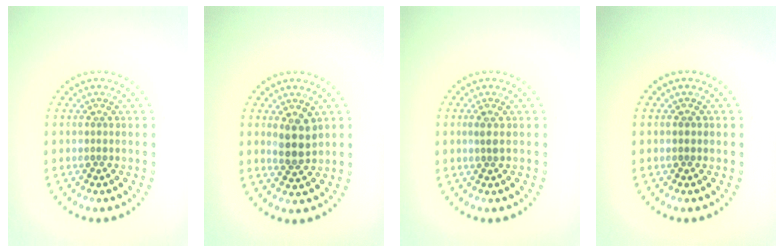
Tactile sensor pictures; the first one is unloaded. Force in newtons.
{"total": 2.7, "press": 2.4, "slide": 1.1}
{"total": 1.1, "press": 0.9, "slide": 0.6}
{"total": 0.7, "press": 0.7, "slide": 0.0}